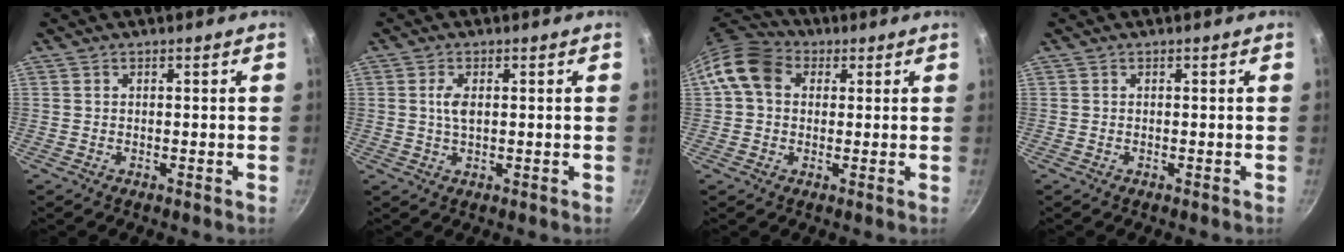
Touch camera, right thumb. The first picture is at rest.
{"total": 3.0, "force": [0.5, 1.4, 2.6], "torque": [-0.051, 0.002, 0.011]}
{"total": 9.3, "force": [2.0, 7.4, 5.3], "torque": [-0.075, 0.018, 0.017]}
{"total": 0.0}